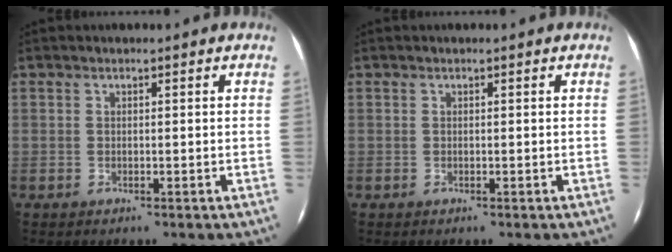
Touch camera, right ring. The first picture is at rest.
{"total": 0.0}